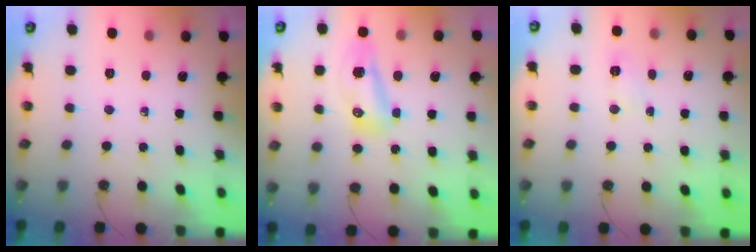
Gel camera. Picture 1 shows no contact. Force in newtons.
{"total": 13.9, "press": 10.7, "slide": 8.8}
{"total": 3.7, "press": 3.6, "slide": 0.5}